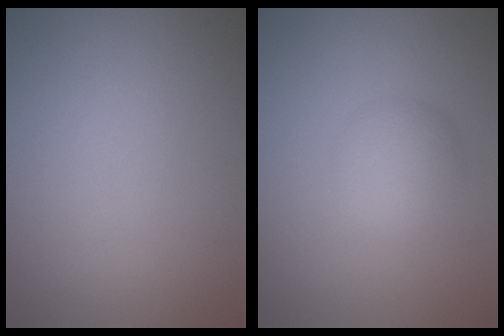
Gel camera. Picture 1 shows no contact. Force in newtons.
{"total": 2.9, "press": 2.9, "slide": 0.0}